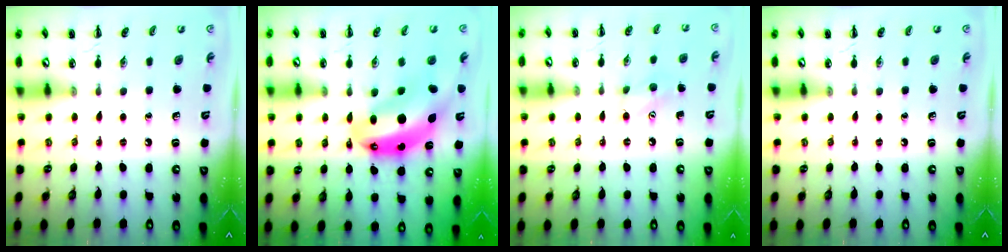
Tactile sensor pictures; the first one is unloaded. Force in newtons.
{"total": 13.6, "press": 13.1, "slide": 3.5}
{"total": 7.7, "press": 7.5, "slide": 1.5}
{"total": 0.0}